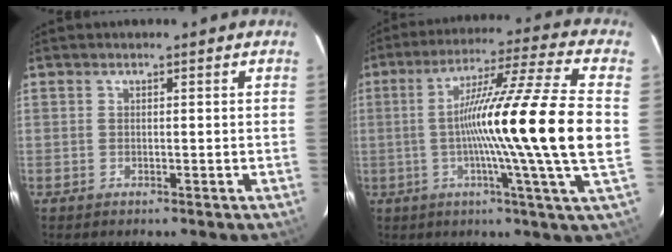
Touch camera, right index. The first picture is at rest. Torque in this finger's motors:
{"motor_torque": [2.14, 0.00, 1.05, 0.21]}